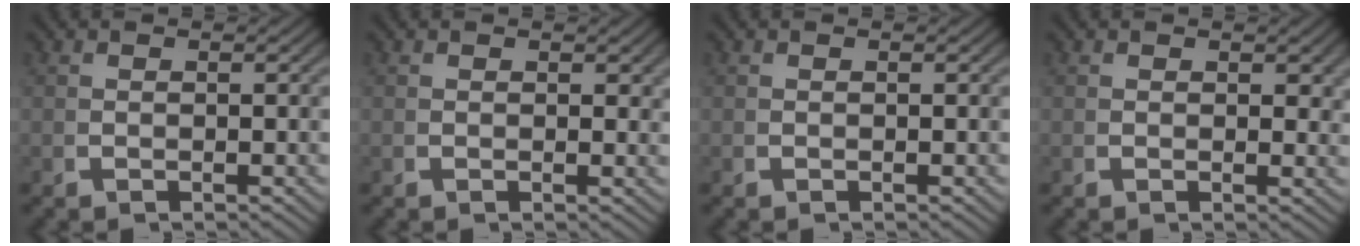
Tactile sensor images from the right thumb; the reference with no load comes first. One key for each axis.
{"total": 0.7, "fx": 0.5, "fy": 0.4, "fz": 0.4, "tx": -0.003, "ty": -0.005, "tz": 0.005}
{"total": 0.0}
{"total": 1.1, "fx": 0.6, "fy": 0.7, "fz": 0.6, "tx": -0.005, "ty": -0.006, "tz": 0.007}